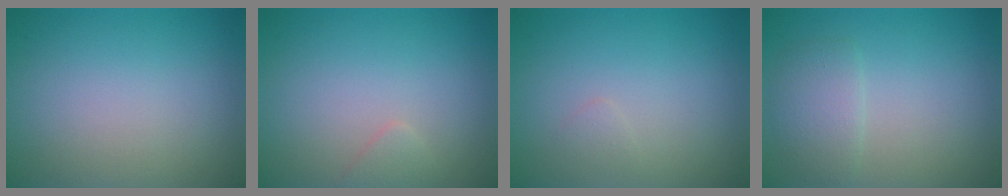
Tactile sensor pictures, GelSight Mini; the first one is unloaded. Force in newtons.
{"total": 0.9, "press": 0.9, "slide": 0.1}
{"total": 0.6, "press": 0.6, "slide": 0.0}
{"total": 2.3, "press": 2.2, "slide": 0.1}